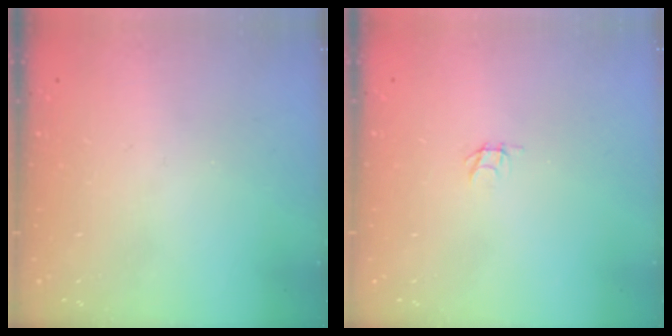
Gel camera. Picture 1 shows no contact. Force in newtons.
{"total": 1.8, "press": 1.8, "slide": 0.1}